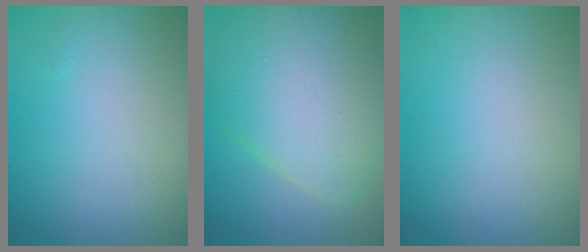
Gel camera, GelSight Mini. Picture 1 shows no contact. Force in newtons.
{"total": 10.1, "press": 10.1, "slide": 0.5}
{"total": 0.0}